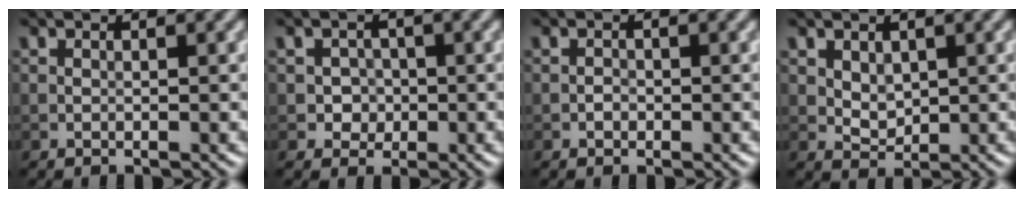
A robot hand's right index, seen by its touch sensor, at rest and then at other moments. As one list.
[{"total": 1.8, "force": [-0.2, 1.7, 0.4], "torque": [0.012, -0.001, -0.007]}, {"total": 0.6, "force": [-0.3, 0.5, 0.2], "torque": [-0.001, -0.001, -0.006]}, {"total": 1.7, "force": [0.6, 1.2, 1.0], "torque": [-0.018, -0.005, 0.016]}]